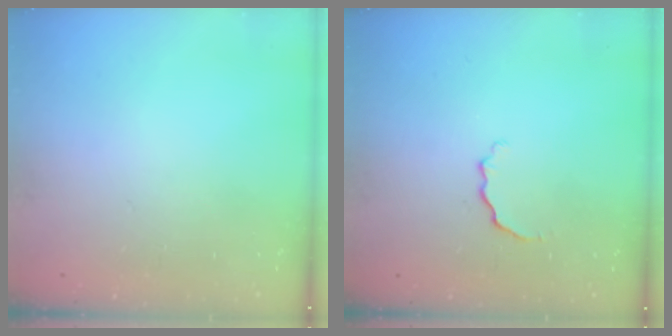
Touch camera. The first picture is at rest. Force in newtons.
{"total": 2.9, "press": 2.8, "slide": 0.8}